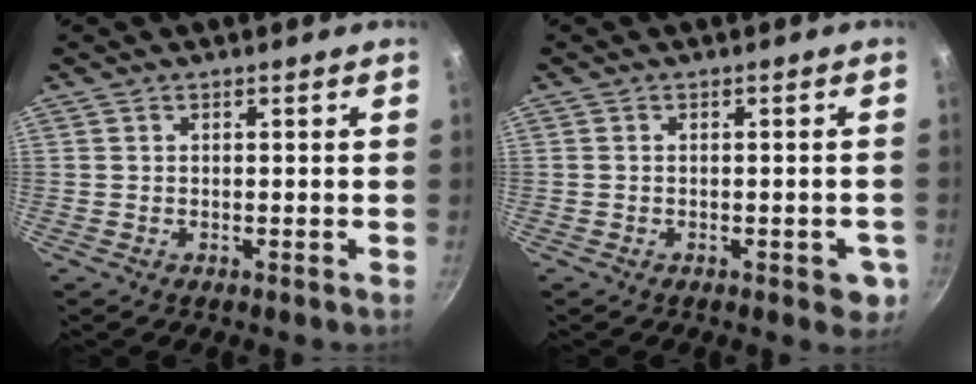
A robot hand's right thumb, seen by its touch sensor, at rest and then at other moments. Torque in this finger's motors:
{"motor_torque": [-0.18, -0.01, -0.15, 0.07, 0.00]}